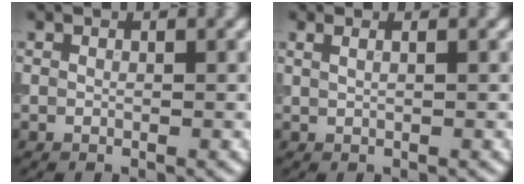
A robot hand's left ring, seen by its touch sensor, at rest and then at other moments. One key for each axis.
{"total": 2.4, "fx": 1.3, "fy": 1.3, "fz": 1.6, "tx": -0.006, "ty": 0.010, "tz": -0.007}